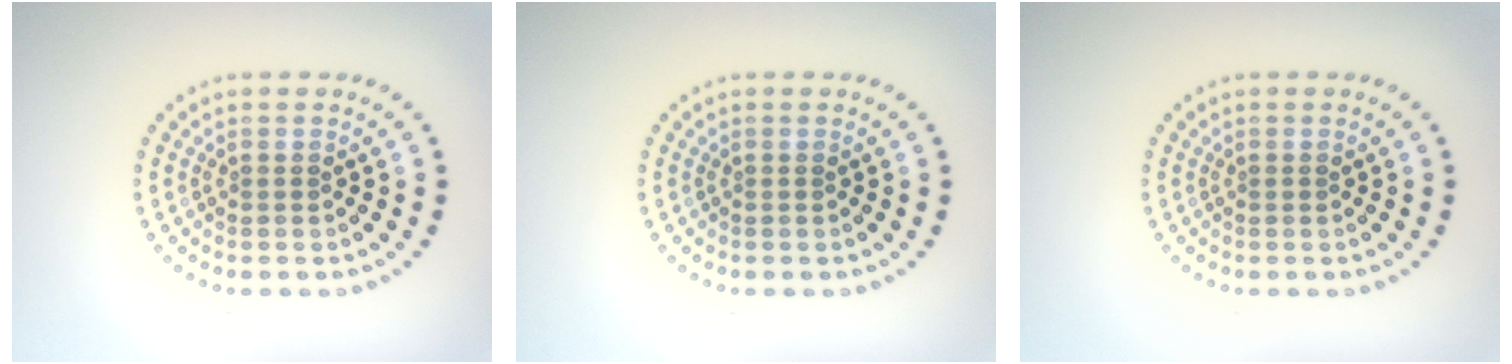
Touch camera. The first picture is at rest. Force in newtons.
{"total": 0.0}
{"total": 0.0}